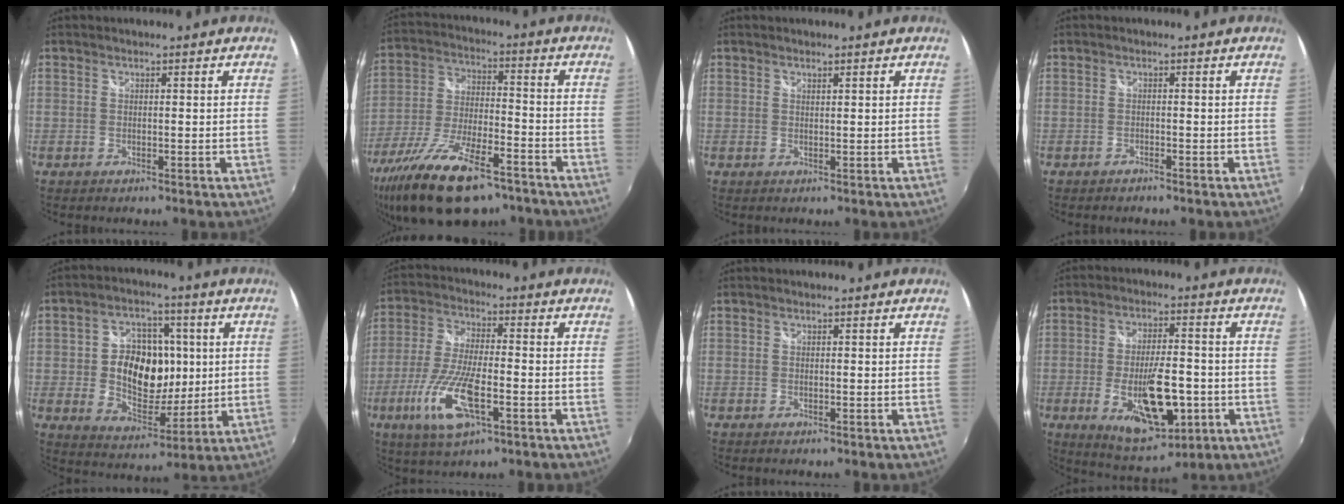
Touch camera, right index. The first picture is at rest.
{"total": 21.1, "force": [-14.3, 8.0, 13.4], "torque": [-0.267, -0.045, -0.236]}
{"total": 0.6, "force": [0.5, 0.1, 0.2], "torque": [-0.002, 0.000, 0.010]}
{"total": 1.1, "force": [-1.0, 0.2, 0.4], "torque": [-0.012, -0.002, -0.017]}
{"total": 14.8, "force": [0.7, 10.7, 10.1], "torque": [-0.204, 0.013, 0.022]}
{"total": 13.3, "force": [-5.4, 4.1, 11.5], "torque": [-0.247, -0.018, -0.103]}
{"total": 0.0}
{"total": 15.6, "force": [-4.7, 6.3, 13.5], "torque": [-0.246, -0.021, -0.059]}